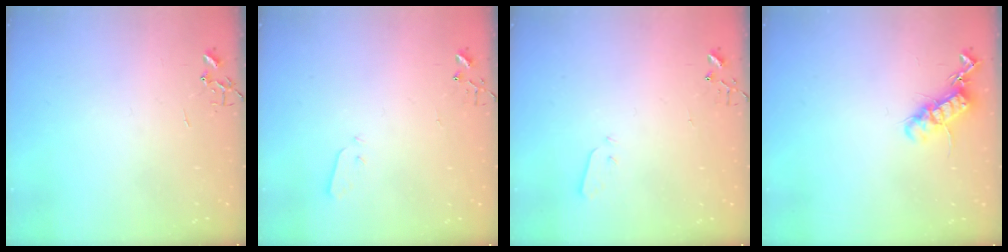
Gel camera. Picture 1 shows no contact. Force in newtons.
{"total": 2.9, "press": 2.8, "slide": 0.7}
{"total": 2.9, "press": 2.8, "slide": 0.7}
{"total": 13.1, "press": 13.1, "slide": 0.2}